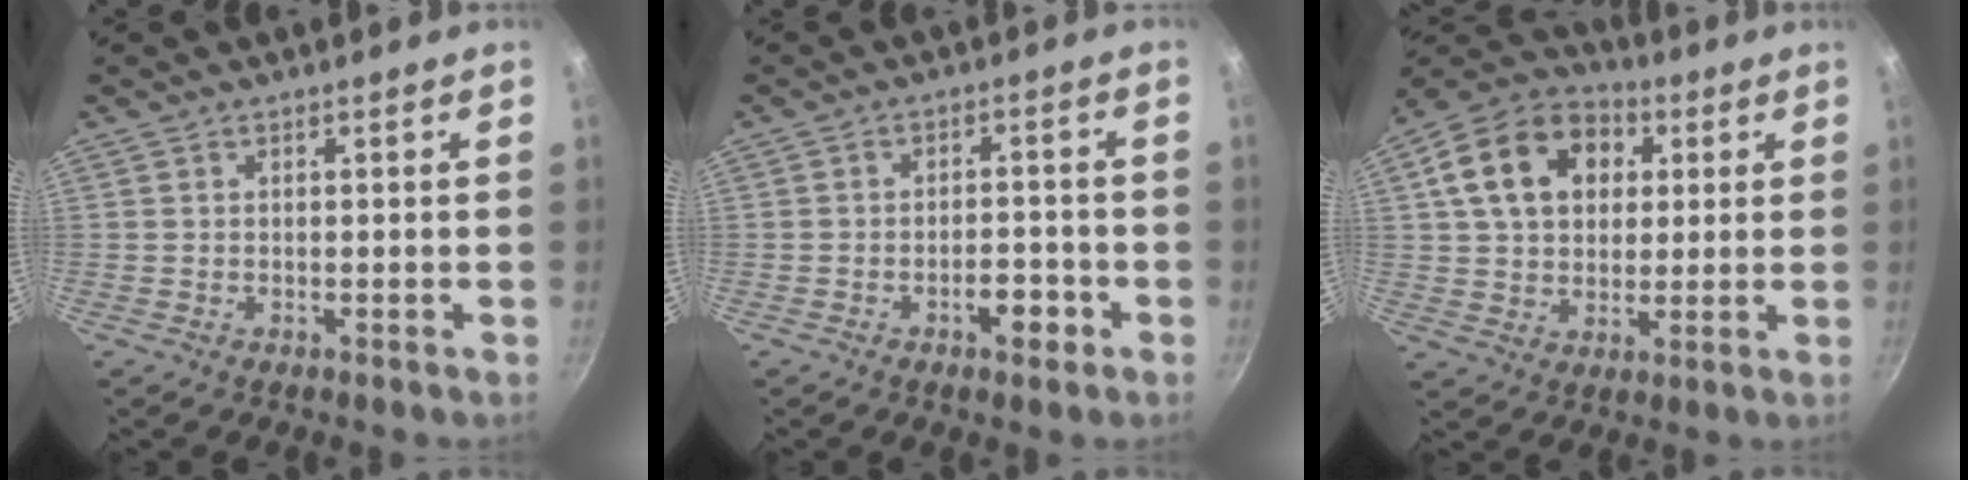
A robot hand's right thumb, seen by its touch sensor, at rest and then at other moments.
{"total": 4.9, "force": [-2.5, 2.3, 3.6], "torque": [-0.031, 0.019, -0.036]}
{"total": 17.5, "force": [4.9, 12.8, 10.8], "torque": [-0.165, 0.020, 0.072]}